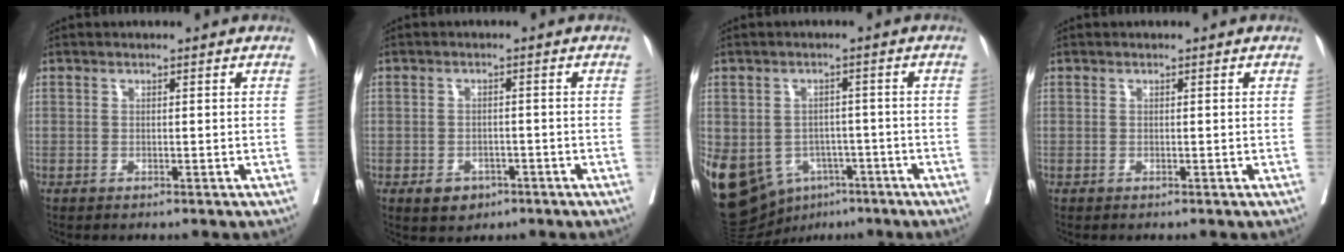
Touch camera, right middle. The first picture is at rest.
{"total": 3.3, "force": [-1.8, 2.4, 1.4], "torque": [-0.015, 0.005, -0.018]}
{"total": 20.7, "force": [-8.8, 15.9, 9.9], "torque": [-0.275, -0.004, -0.116]}
{"total": 0.0}